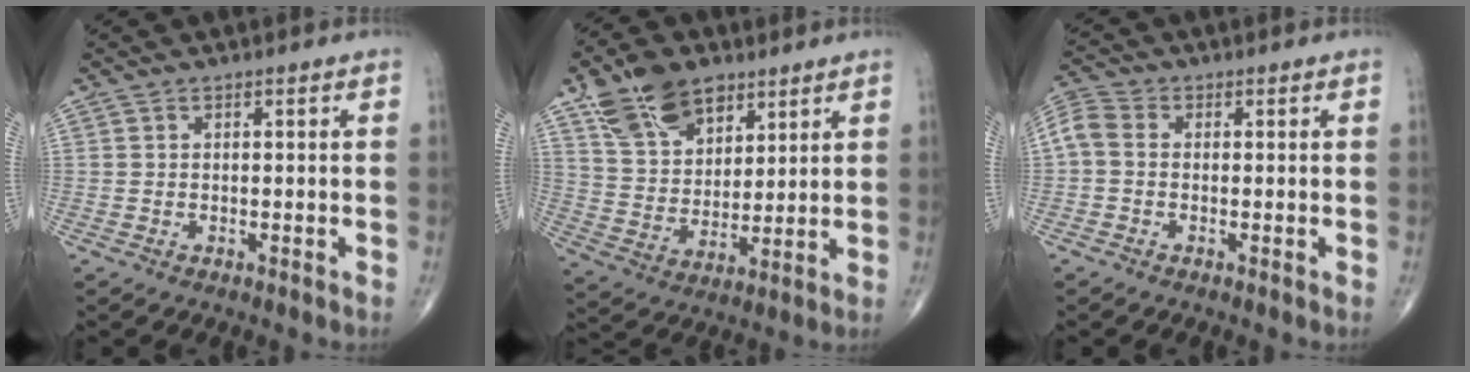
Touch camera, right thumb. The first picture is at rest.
{"total": 14.5, "force": [8.8, 8.4, 7.9], "torque": [-0.110, -0.030, 0.165]}
{"total": 5.9, "force": [0.0, 4.4, 4.0], "torque": [-0.091, 0.017, -0.011]}